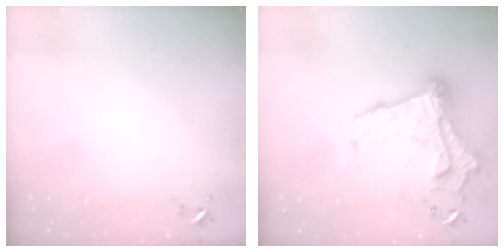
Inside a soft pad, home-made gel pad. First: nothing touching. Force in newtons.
{"total": 21.6, "press": 21.5, "slide": 1.9}